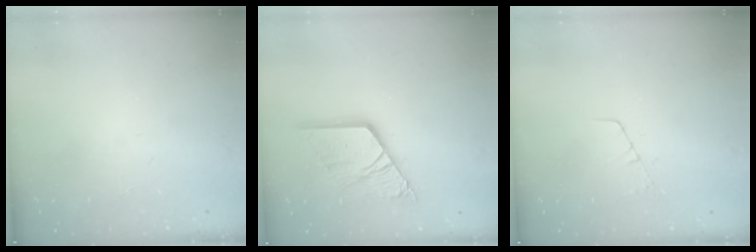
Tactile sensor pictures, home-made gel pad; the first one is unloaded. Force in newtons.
{"total": 15.1, "press": 15.1, "slide": 1.2}
{"total": 3.7, "press": 3.7, "slide": 0.3}